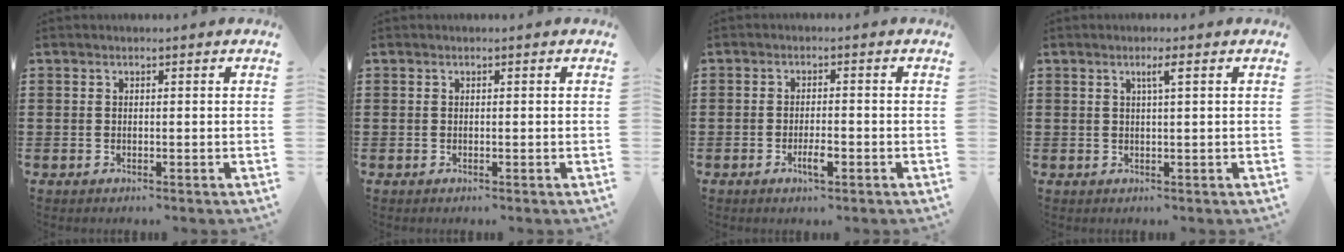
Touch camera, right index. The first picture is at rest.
{"total": 0.0}
{"total": 3.1, "force": [-1.4, 0.7, 2.6], "torque": [-0.053, -0.001, -0.027]}
{"total": 1.9, "force": [0.7, 0.0, 1.7], "torque": [-0.034, 0.001, 0.010]}